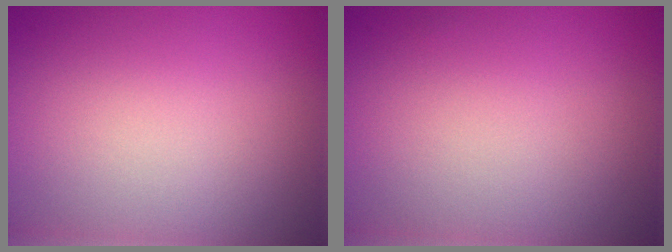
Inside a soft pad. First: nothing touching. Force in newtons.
{"total": 0.0}